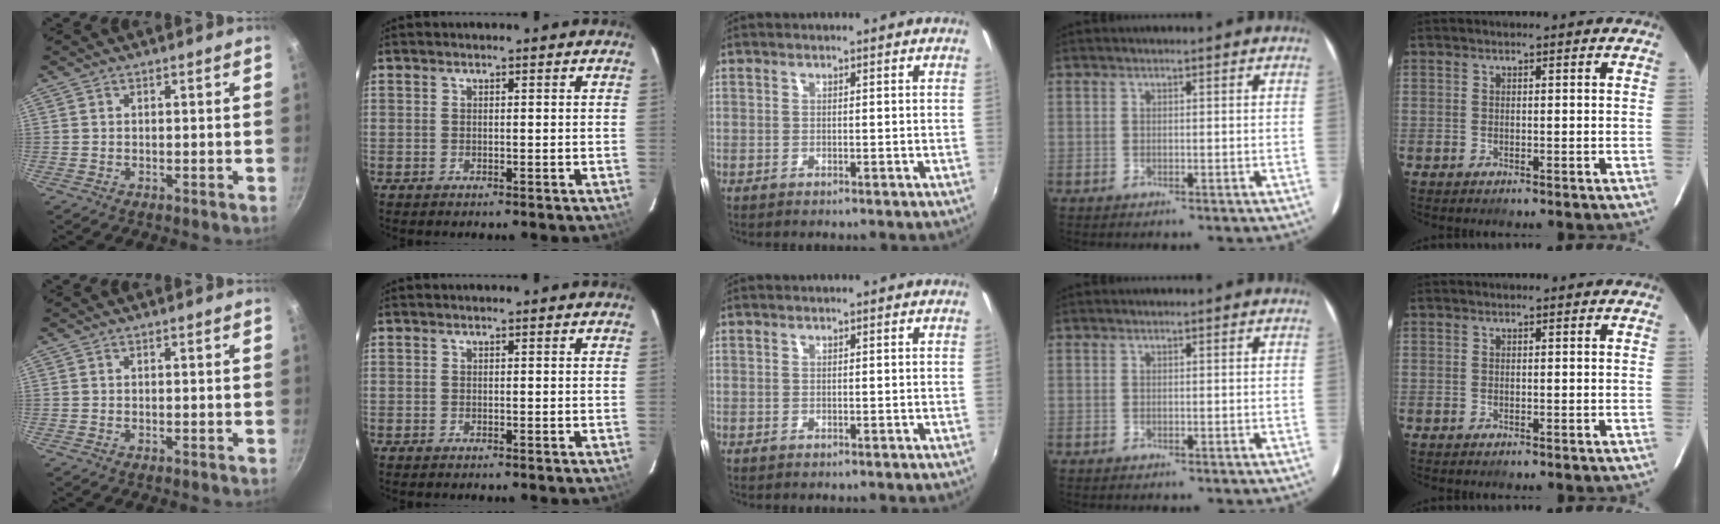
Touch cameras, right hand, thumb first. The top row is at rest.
{}